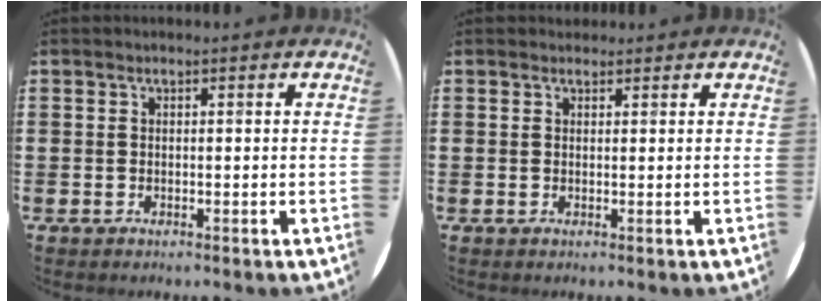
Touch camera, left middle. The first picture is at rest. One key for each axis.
{"total": 0.8, "fx": 0.7, "fy": 0.3, "fz": -0.2, "tx": 0.011, "ty": 0.001, "tz": 0.012}